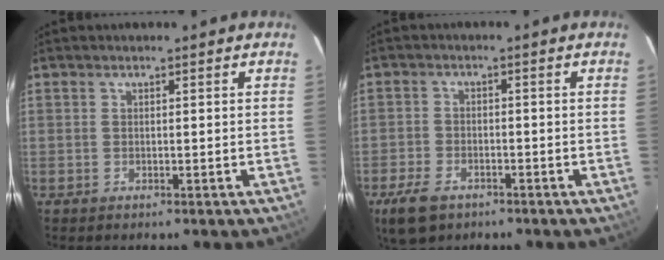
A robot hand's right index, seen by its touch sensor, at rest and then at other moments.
{"total": 7.6, "force": [-4.9, 4.3, 3.8], "torque": [-0.106, -0.010, -0.088]}